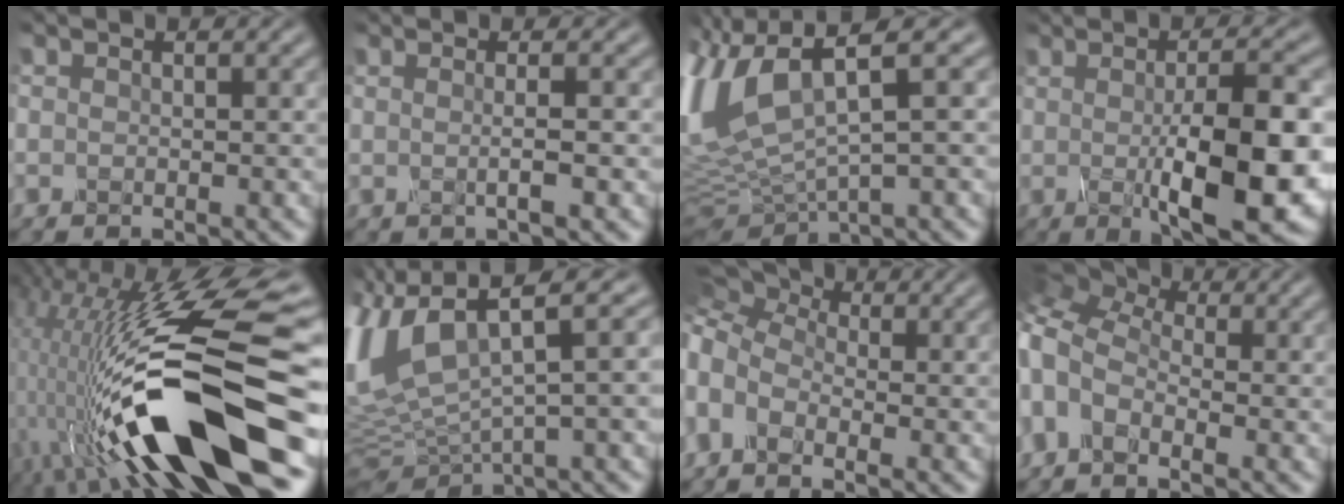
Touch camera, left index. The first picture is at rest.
{"total": 2.5, "force": [0.0, 0.7, 2.4], "torque": [-0.032, -0.002, -0.007]}
{"total": 11.2, "force": [3.5, 4.5, 9.7], "torque": [-0.235, 0.007, 0.072]}
{"total": 11.7, "force": [-0.9, 3.3, 11.2], "torque": [-0.149, -0.014, -0.008]}
{"total": 14.6, "force": [-3.3, 5.5, 13.2], "torque": [-0.240, 0.002, -0.051]}
{"total": 12.9, "force": [3.7, 5.7, 10.9], "torque": [-0.265, 0.019, 0.083]}
{"total": 8.2, "force": [1.1, 5.9, 5.6], "torque": [-0.124, 0.027, 0.002]}
{"total": 7.4, "force": [0.0, 4.8, 5.6], "torque": [-0.132, 0.014, -0.018]}